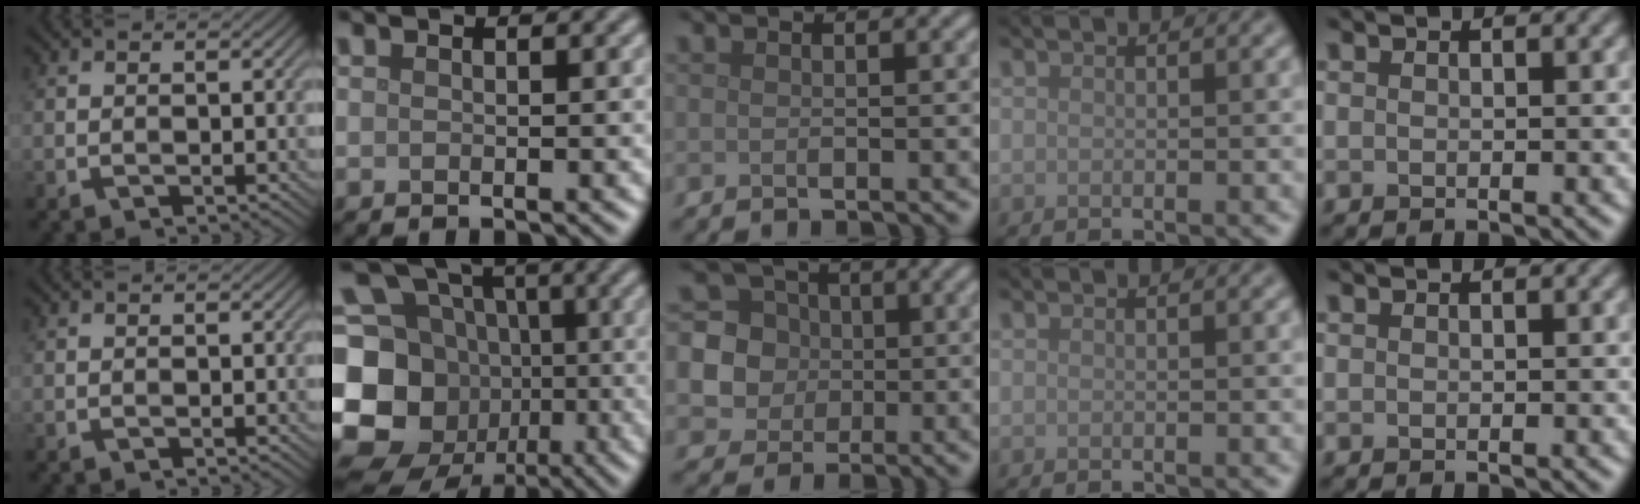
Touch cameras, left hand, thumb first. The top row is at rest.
{"index": {"total": 18.0, "force": [-4.0, 15.8, 7.6], "torque": [-0.209, 0.002, -0.091]}, "middle": {"total": 10.9, "force": [0.9, 10.3, 3.2], "torque": [-0.089, 0.025, 0.014]}}